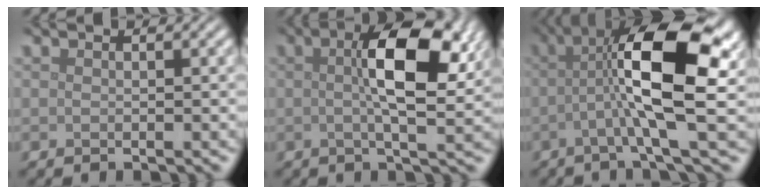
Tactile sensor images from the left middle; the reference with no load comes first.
{"total": 8.9, "force": [1.9, 2.9, 8.2], "torque": [-0.131, 0.010, 0.024]}
{"total": 10.8, "force": [0.7, 2.8, 10.5], "torque": [-0.185, 0.013, 0.010]}